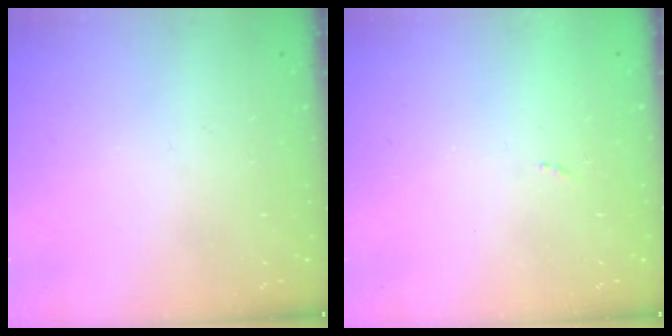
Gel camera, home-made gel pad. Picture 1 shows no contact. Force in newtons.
{"total": 4.2, "press": 4.1, "slide": 0.7}